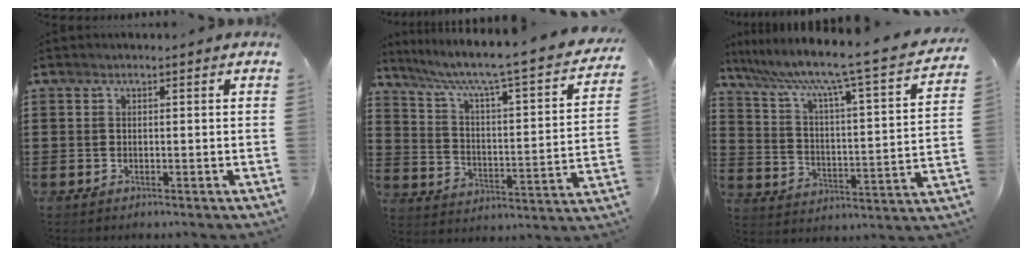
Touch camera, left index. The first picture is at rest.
{"total": 5.3, "force": [4.0, -0.1, 3.5], "torque": [-0.087, -0.043, 0.055]}
{"total": 7.9, "force": [6.2, -0.5, 4.8], "torque": [-0.120, -0.052, 0.091]}